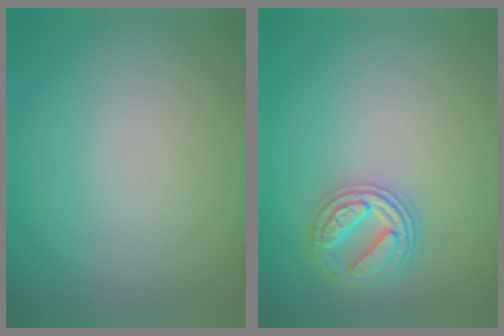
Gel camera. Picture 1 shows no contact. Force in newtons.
{"total": 3.9, "press": 3.7, "slide": 1.3}